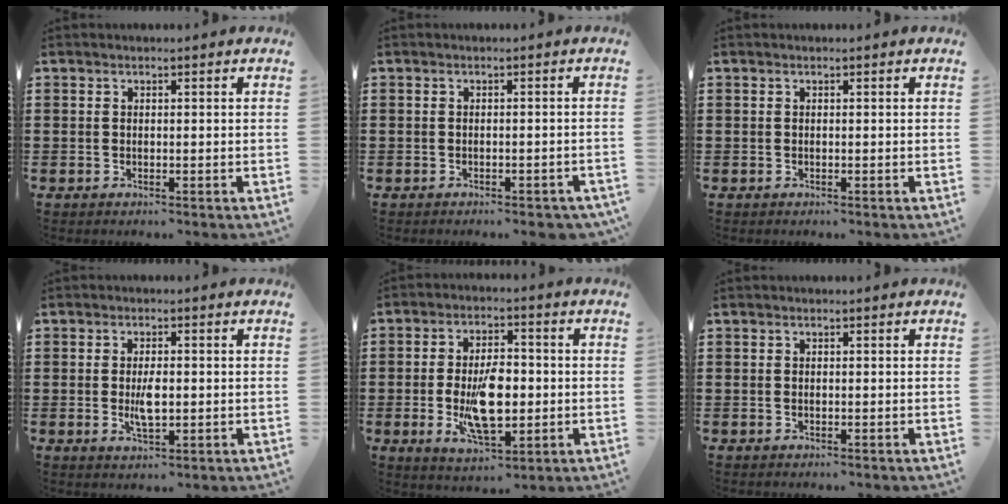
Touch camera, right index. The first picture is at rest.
{"total": 1.1, "force": [-0.9, 0.0, 0.6], "torque": [-0.014, -0.004, -0.017]}
{"total": 0.0}
{"total": 4.1, "force": [-0.3, 1.5, 3.8], "torque": [-0.077, -0.004, -0.007]}
{"total": 9.7, "force": [-1.4, 4.5, 8.5], "torque": [-0.156, -0.010, -0.028]}
{"total": 0.0}